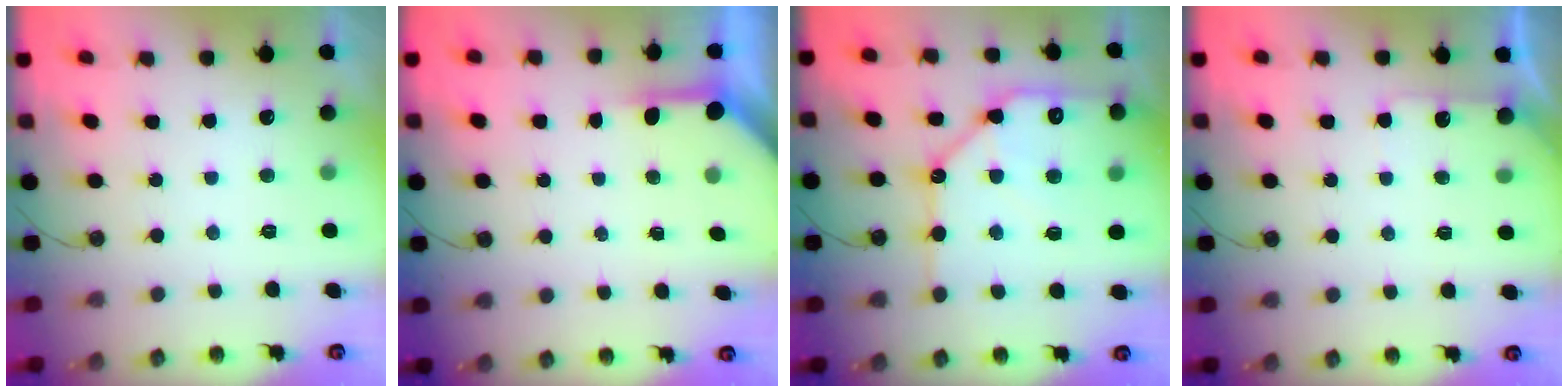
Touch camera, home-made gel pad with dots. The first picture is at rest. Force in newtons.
{"total": 3.9, "press": 3.9, "slide": 0.4}
{"total": 18.8, "press": 18.7, "slide": 1.0}
{"total": 4.9, "press": 4.9, "slide": 0.4}